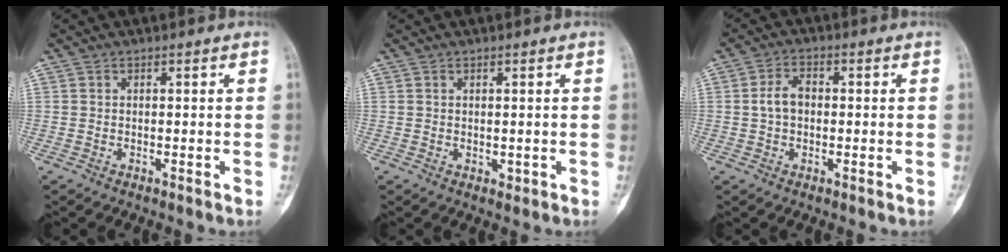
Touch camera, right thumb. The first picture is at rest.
{"total": 0.9, "force": [0.1, 0.7, 0.5], "torque": [-0.006, -0.002, 0.006]}
{"total": 4.3, "force": [0.0, 2.9, 3.2], "torque": [-0.058, 0.015, -0.006]}